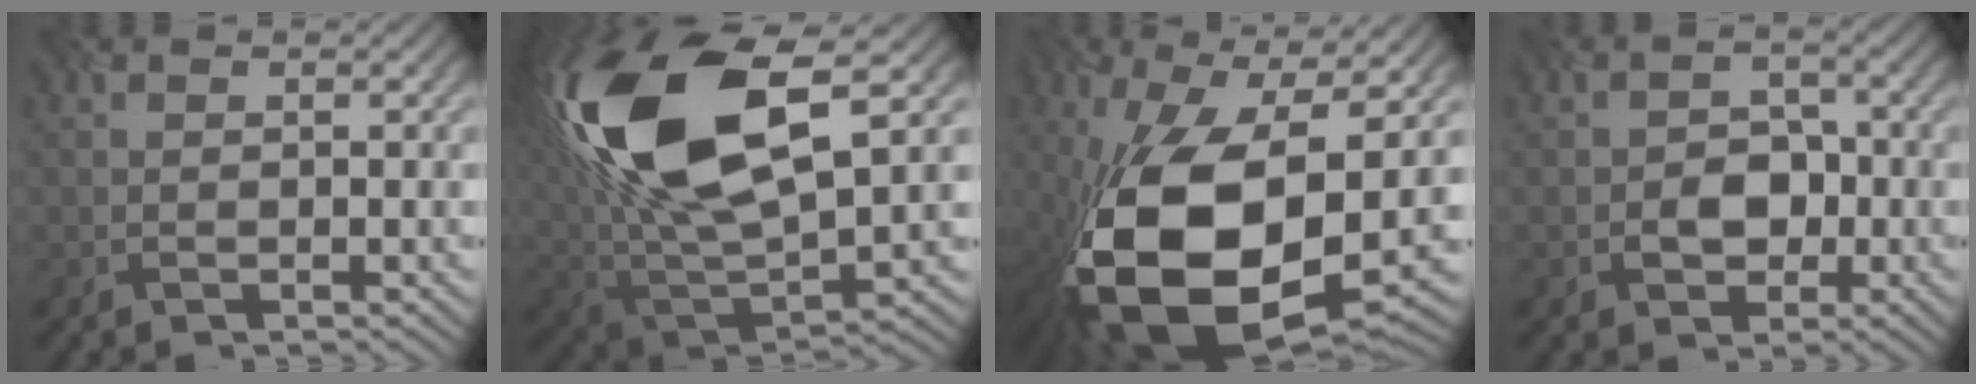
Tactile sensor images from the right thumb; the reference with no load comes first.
{"total": 18.7, "force": [6.5, 9.1, 15.0], "torque": [-0.347, 0.011, 0.120]}
{"total": 19.3, "force": [-4.5, 9.6, 16.1], "torque": [-0.352, -0.040, -0.061]}
{"total": 3.5, "force": [-1.1, 2.7, 1.8], "torque": [-0.024, -0.001, -0.021]}